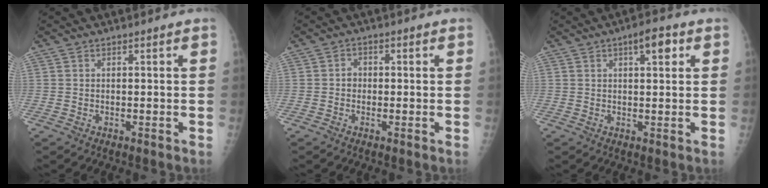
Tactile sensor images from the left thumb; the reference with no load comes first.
{"total": 1.8, "force": [-0.2, 1.6, 0.8], "torque": [0.001, 0.006, -0.007]}
{"total": 4.7, "force": [2.1, 1.7, 3.8], "torque": [-0.047, -0.002, 0.029]}